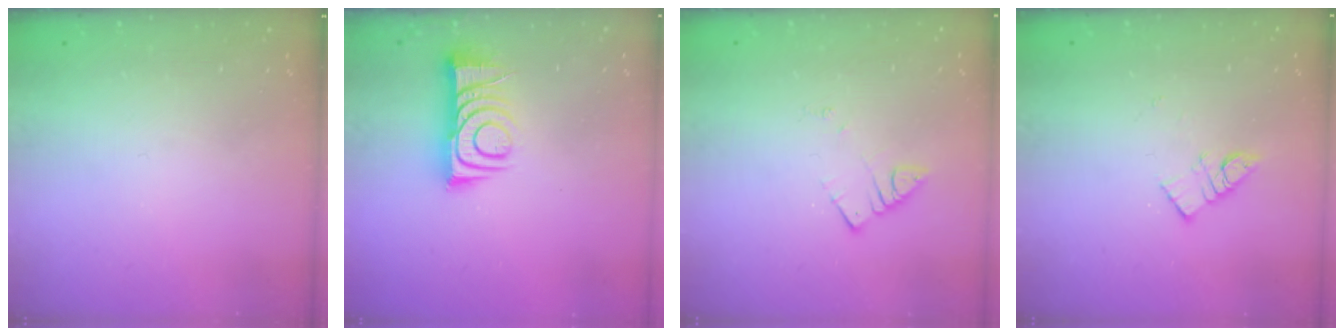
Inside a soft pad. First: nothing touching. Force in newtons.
{"total": 9.3, "press": 9.3, "slide": 0.6}
{"total": 2.8, "press": 2.7, "slide": 0.3}
{"total": 7.1, "press": 7.1, "slide": 0.2}